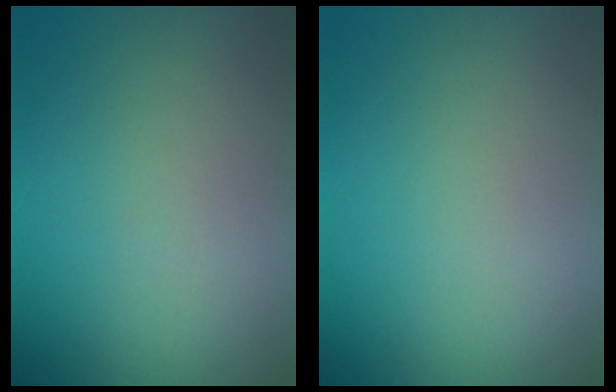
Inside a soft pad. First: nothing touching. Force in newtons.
{"total": 0.0}